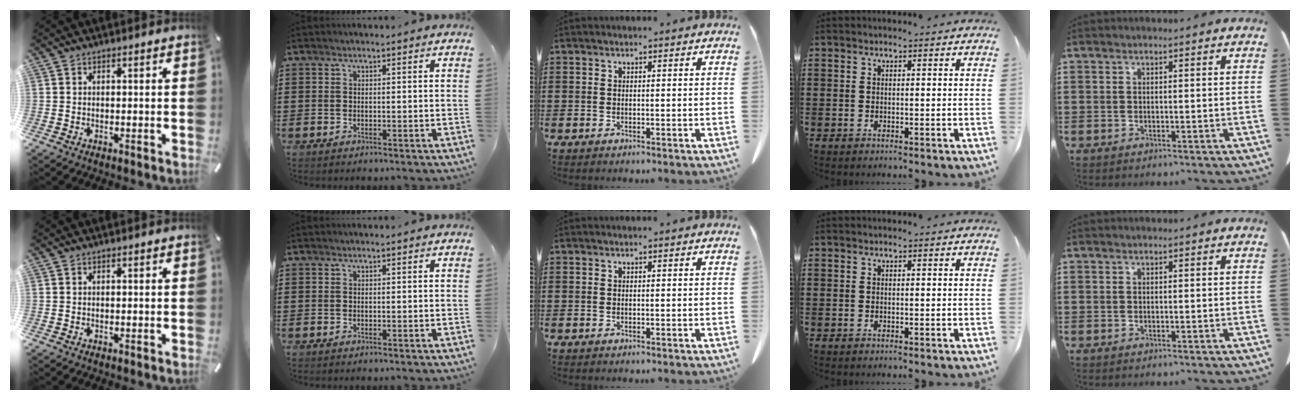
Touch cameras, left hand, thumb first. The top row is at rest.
{}